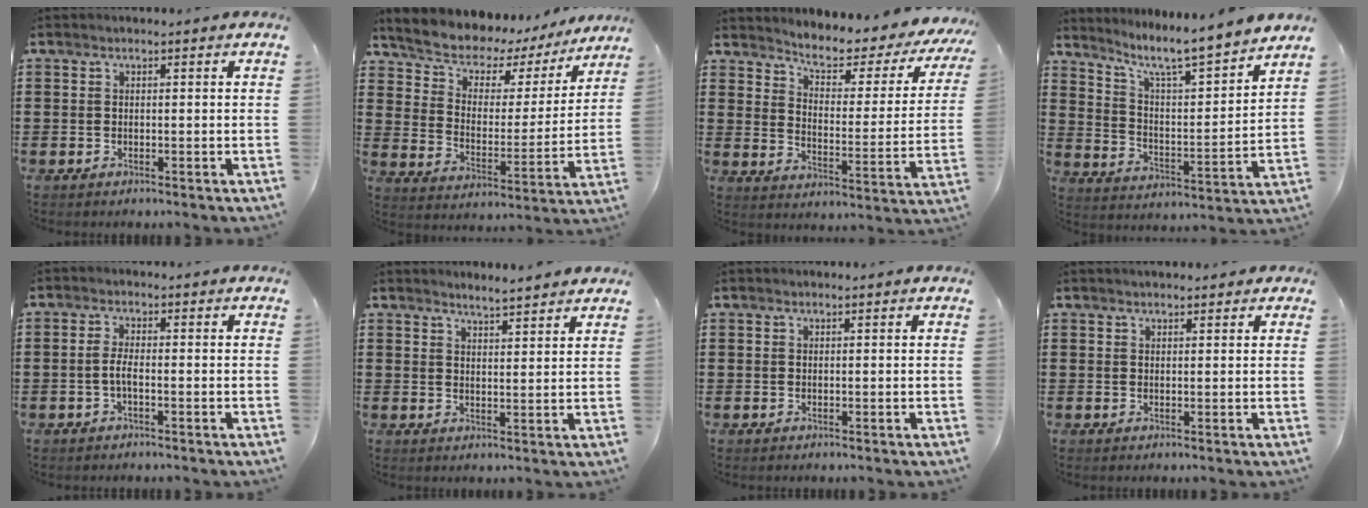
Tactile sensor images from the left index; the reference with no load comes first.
{"total": 6.5, "force": [5.9, 2.5, 1.2], "torque": [-0.053, -0.048, 0.096]}
{"total": 4.5, "force": [3.7, 1.2, 2.2], "torque": [-0.057, -0.031, 0.051]}
{"total": 7.3, "force": [6.4, 0.0, 3.5], "torque": [-0.087, -0.054, 0.099]}
{"total": 2.5, "force": [-0.4, 0.8, 2.3], "torque": [-0.057, -0.003, -0.012]}
{"total": 2.9, "force": [2.9, -0.2, 0.2], "torque": [-0.012, -0.008, 0.055]}
{"total": 0.0}
{"total": 1.4, "force": [1.3, 0.5, 0.3], "torque": [-0.008, 0.004, 0.024]}